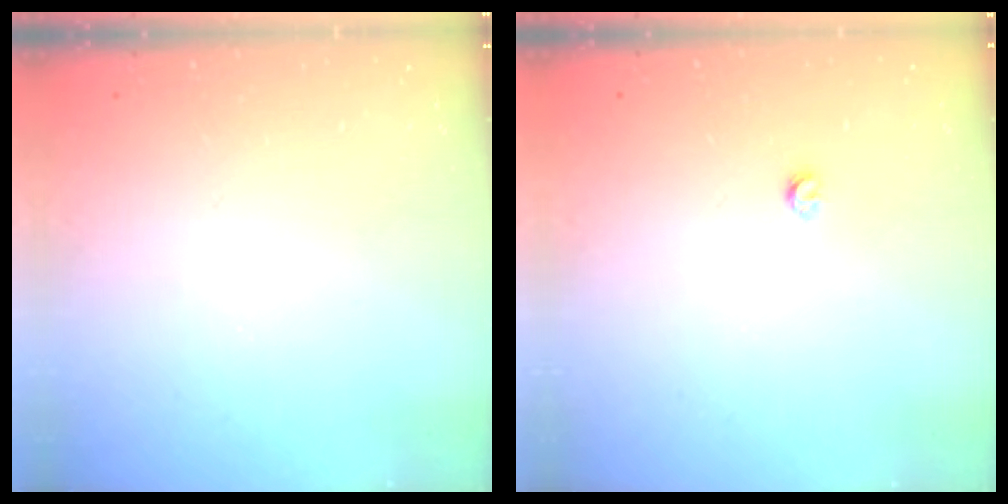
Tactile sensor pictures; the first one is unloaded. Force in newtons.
{"total": 2.9, "press": 2.8, "slide": 0.5}